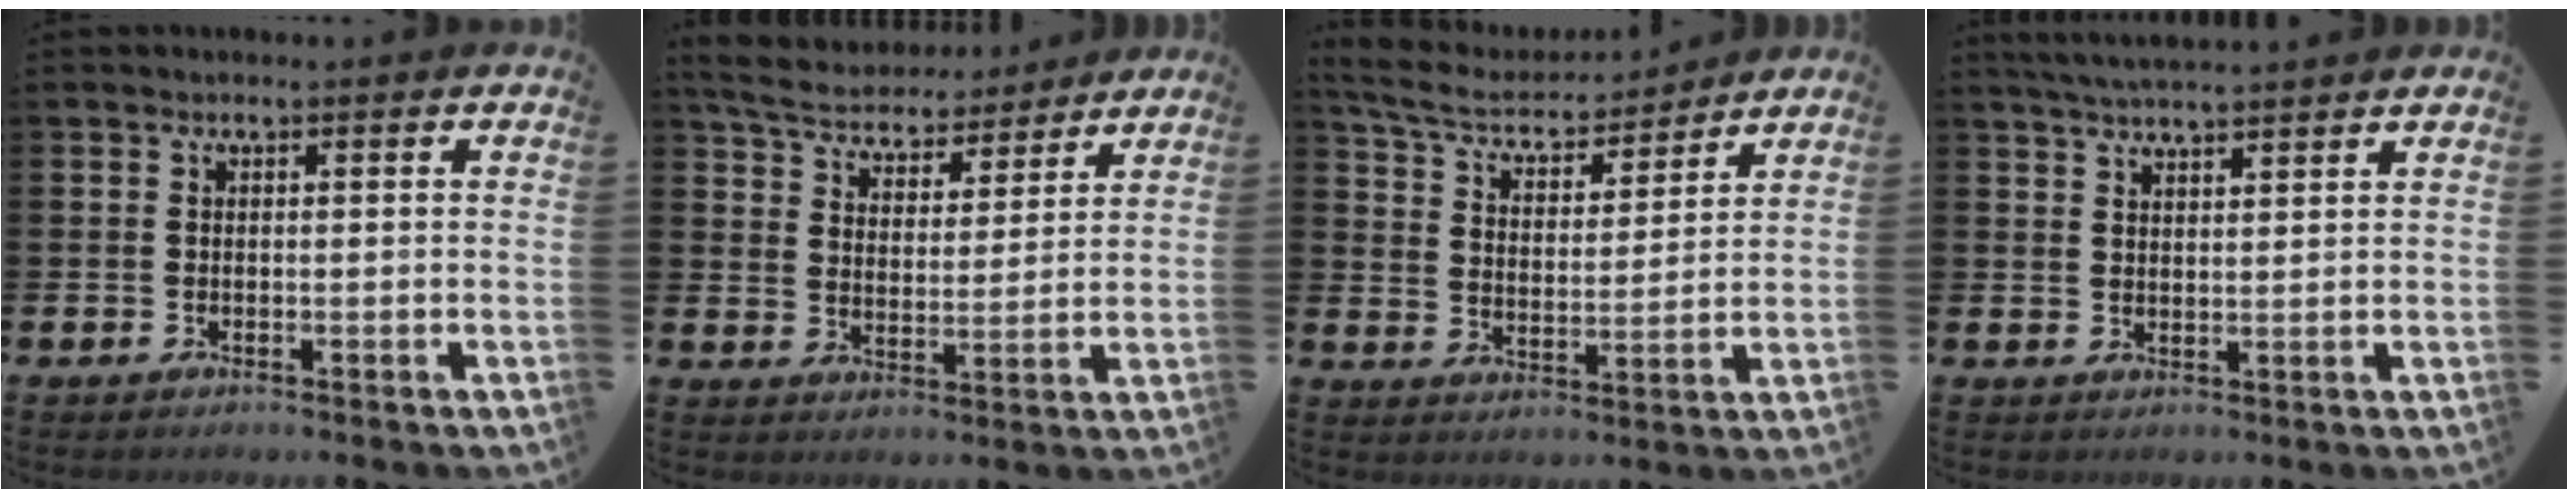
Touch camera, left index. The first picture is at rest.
{"total": 6.1, "force": [5.9, 1.6, 0.7], "torque": [-0.043, -0.041, 0.102]}
{"total": 6.5, "force": [6.0, 1.8, 1.8], "torque": [-0.065, -0.045, 0.102]}
{"total": 4.0, "force": [3.9, -0.1, 0.9], "torque": [-0.022, -0.013, 0.070]}